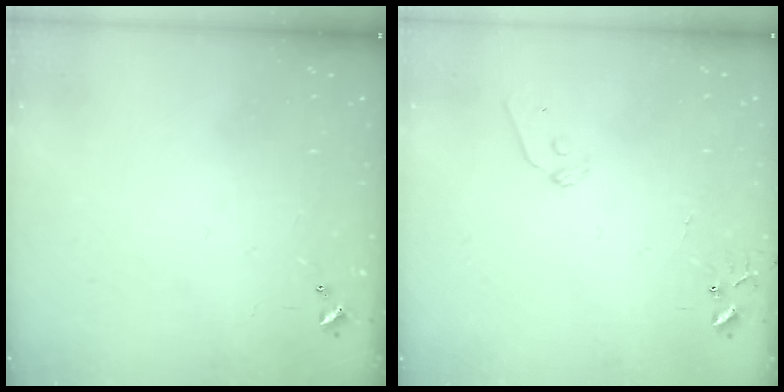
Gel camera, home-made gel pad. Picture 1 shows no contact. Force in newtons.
{"total": 7.2, "press": 7.2, "slide": 0.5}